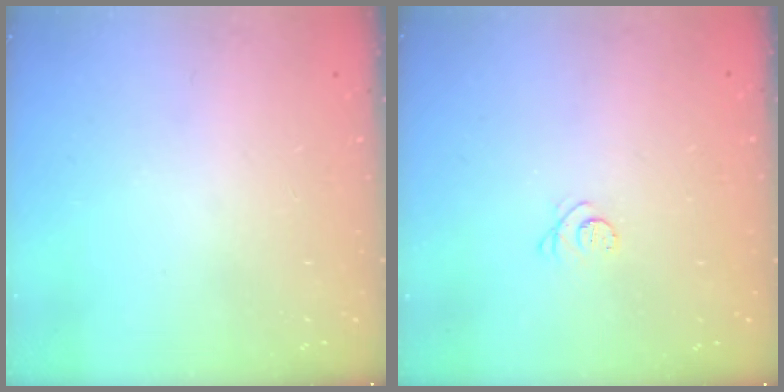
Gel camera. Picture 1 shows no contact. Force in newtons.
{"total": 2.3, "press": 2.3, "slide": 0.3}